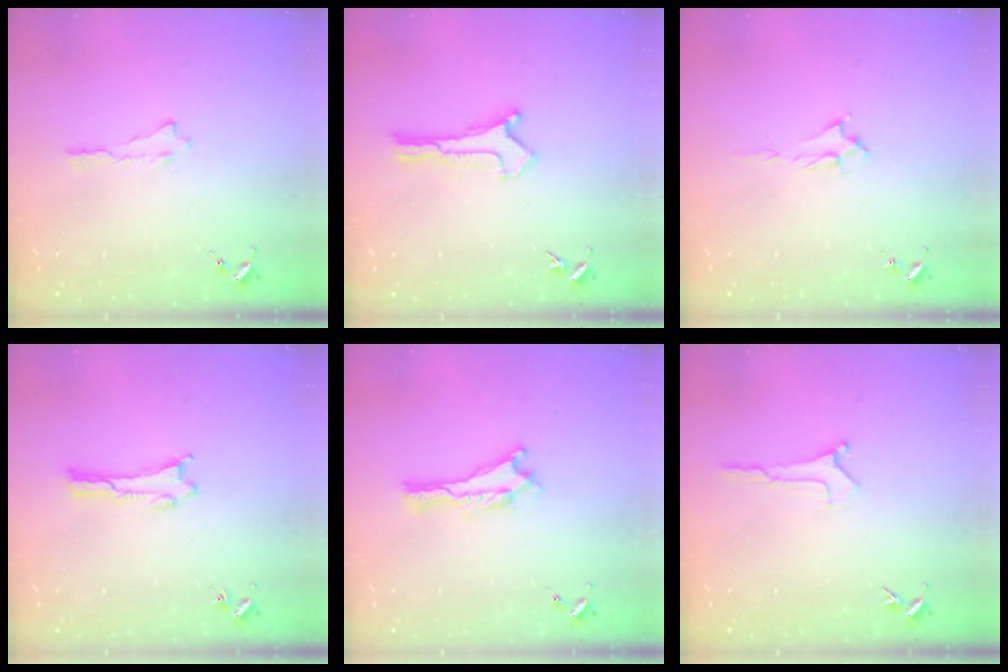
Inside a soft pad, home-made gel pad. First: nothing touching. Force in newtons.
{"total": 0.0}
{"total": 2.0, "press": 2.0, "slide": 0.3}
{"total": 0.0}
{"total": 0.0}
{"total": 0.0}